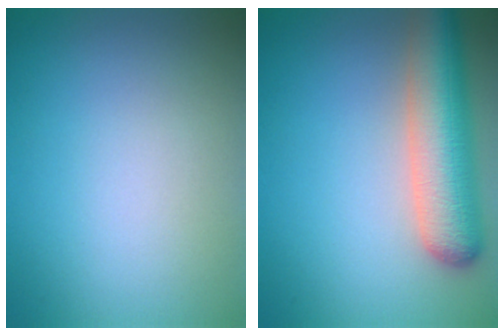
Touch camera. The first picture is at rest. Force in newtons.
{"total": 7.5, "press": 7.5, "slide": 0.6}